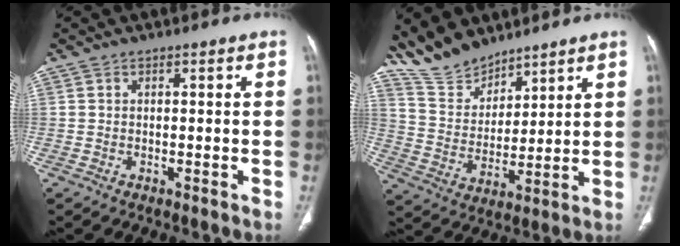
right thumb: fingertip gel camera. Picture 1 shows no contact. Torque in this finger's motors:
{"motor_torque": [-1.21, 3.80, 0.07, 1.94, 0.05]}